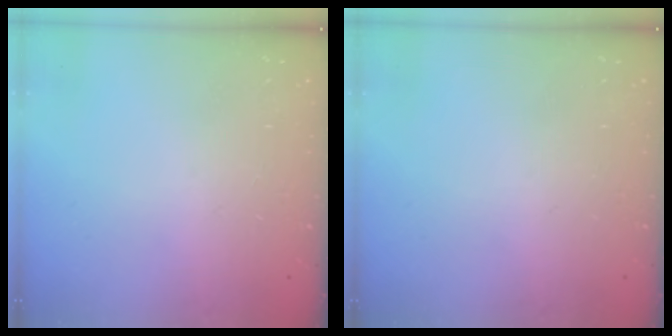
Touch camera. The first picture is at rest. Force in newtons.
{"total": 0.0}